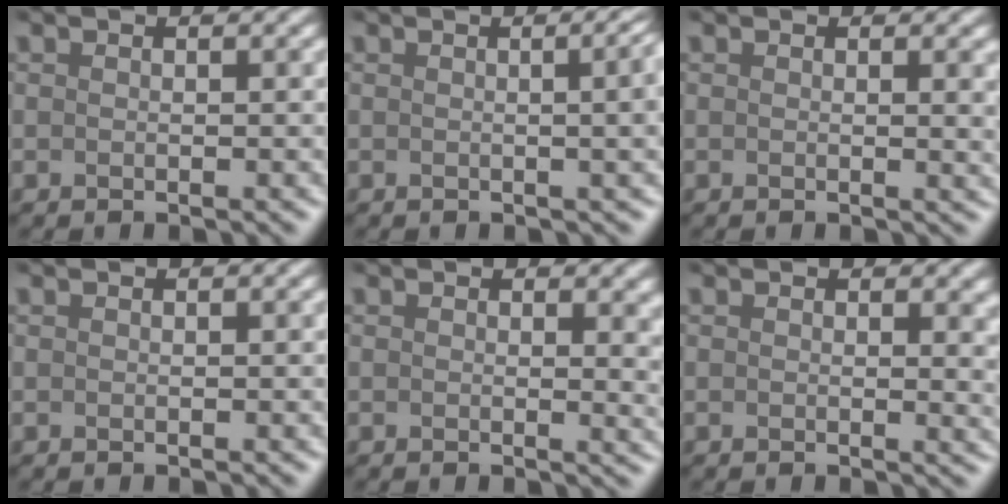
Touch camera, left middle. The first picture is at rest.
{"total": 6.6, "force": [0.7, 3.6, 5.5], "torque": [-0.008, 0.023, -0.024]}
{"total": 1.4, "force": [0.4, 0.5, 1.2], "torque": [-0.013, -0.006, 0.004]}
{"total": 0.0}
{"total": 2.5, "force": [0.5, 1.1, 2.2], "torque": [-0.025, -0.002, 0.004]}
{"total": 1.9, "force": [0.5, 0.8, 1.6], "torque": [-0.020, -0.002, 0.003]}